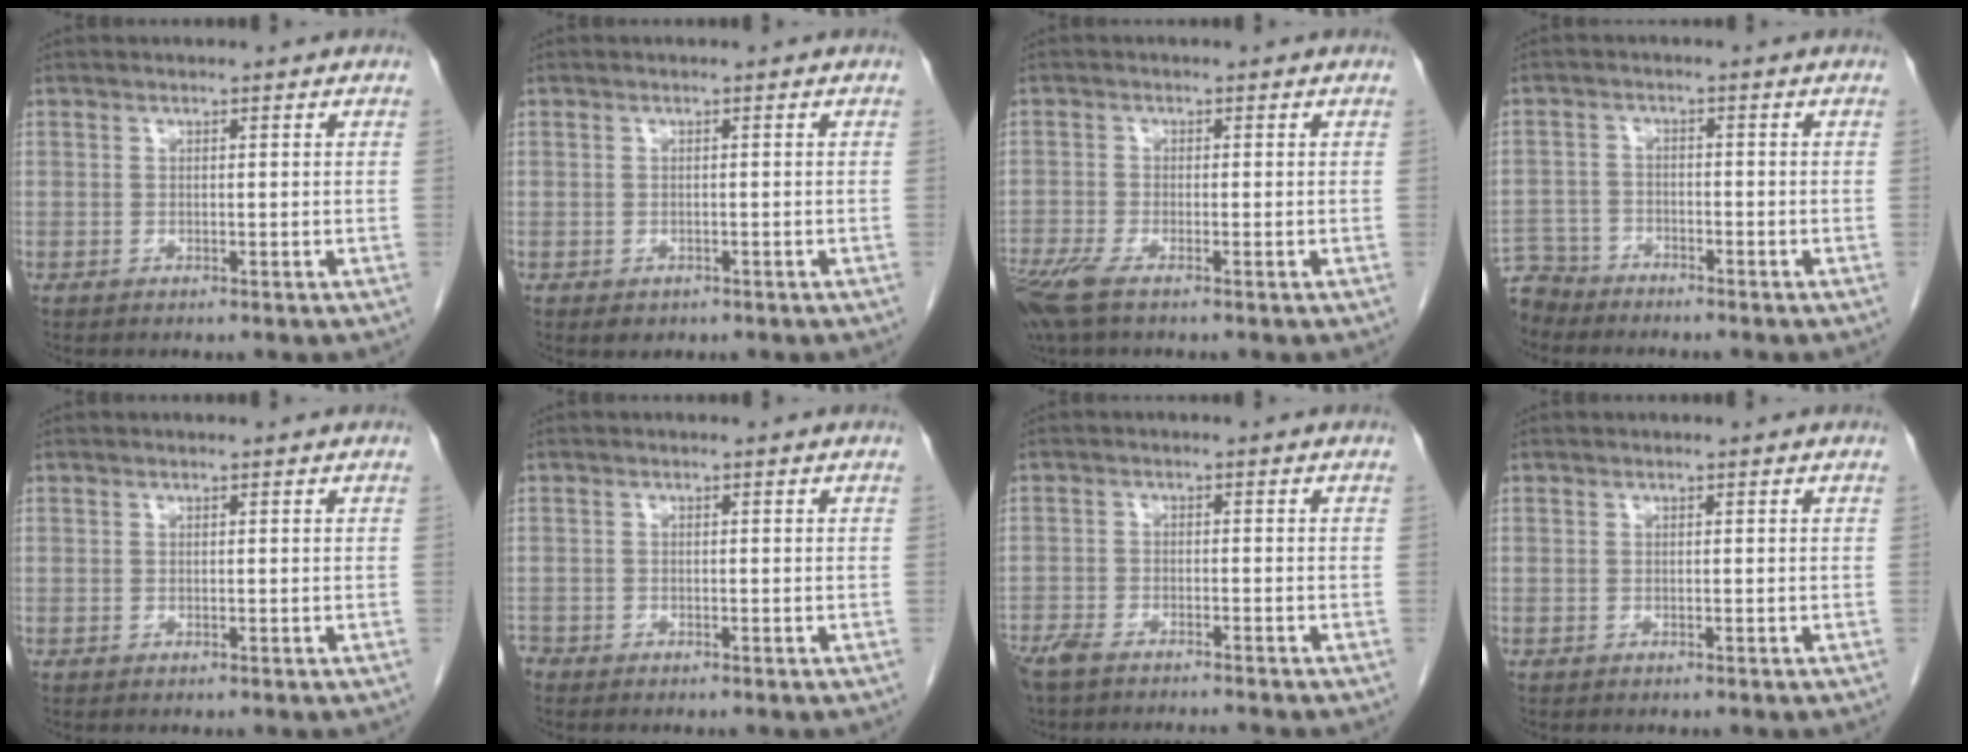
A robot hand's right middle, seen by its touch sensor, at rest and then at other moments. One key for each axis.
{"total": 1.5, "fx": -0.9, "fy": 1.0, "fz": 0.6, "tx": -0.009, "ty": 0.000, "tz": -0.003}
{"total": 5.7, "fx": -3.9, "fy": 1.2, "fz": 4.0, "tx": -0.087, "ty": -0.017, "tz": -0.075}
{"total": 5.7, "fx": -5.4, "fy": 2.0, "fz": -0.5, "tx": 0.011, "ty": -0.006, "tz": -0.104}
{"total": 0.0}
{"total": 1.2, "fx": -1.1, "fy": 0.5, "fz": 0.1, "tx": -0.005, "ty": -0.001, "tz": -0.020}
{"total": 7.7, "fx": -7.0, "fy": 0.8, "fz": 3.2, "tx": -0.053, "ty": -0.011, "tz": -0.116}
{"total": 0.0}